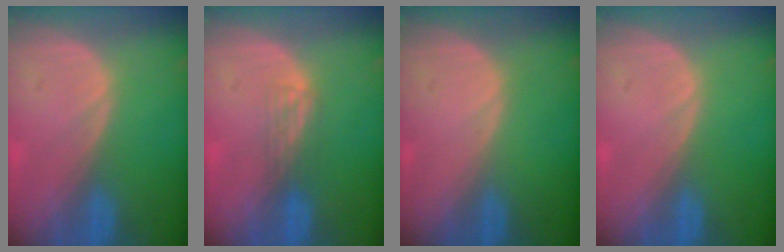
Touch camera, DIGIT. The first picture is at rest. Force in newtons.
{"total": 2.2, "press": 1.8, "slide": 1.2}
{"total": 0.0}
{"total": 0.0}